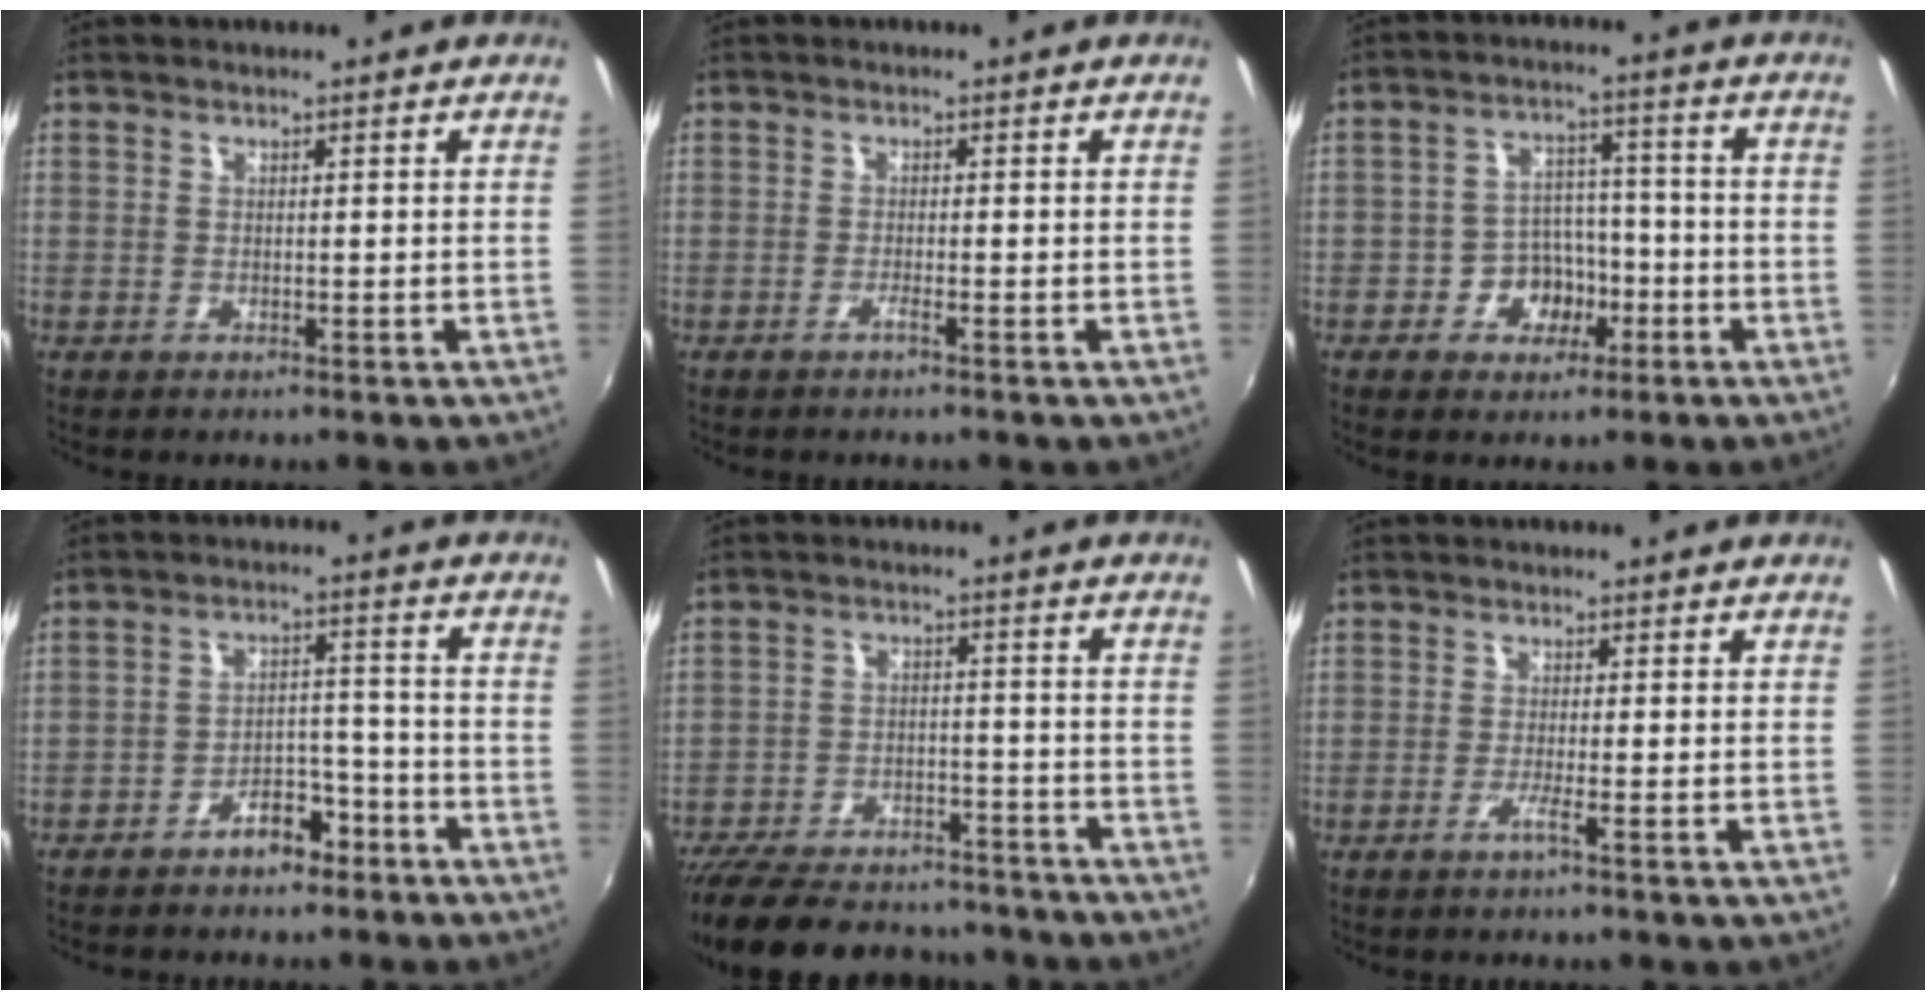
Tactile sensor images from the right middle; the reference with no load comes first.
{"total": 1.1, "force": [-0.7, -0.3, 0.7], "torque": [-0.015, 0.001, -0.015]}
{"total": 7.3, "force": [-3.5, 5.7, 2.9], "torque": [-0.065, 0.021, -0.049]}
{"total": 7.2, "force": [-5.5, 3.7, 2.9], "torque": [-0.062, 0.034, -0.071]}
{"total": 22.9, "force": [-19.2, 8.5, 9.1], "torque": [-0.207, 0.003, -0.269]}
{"total": 1.8, "force": [-1.0, -0.6, 1.3], "torque": [-0.028, -0.002, -0.022]}